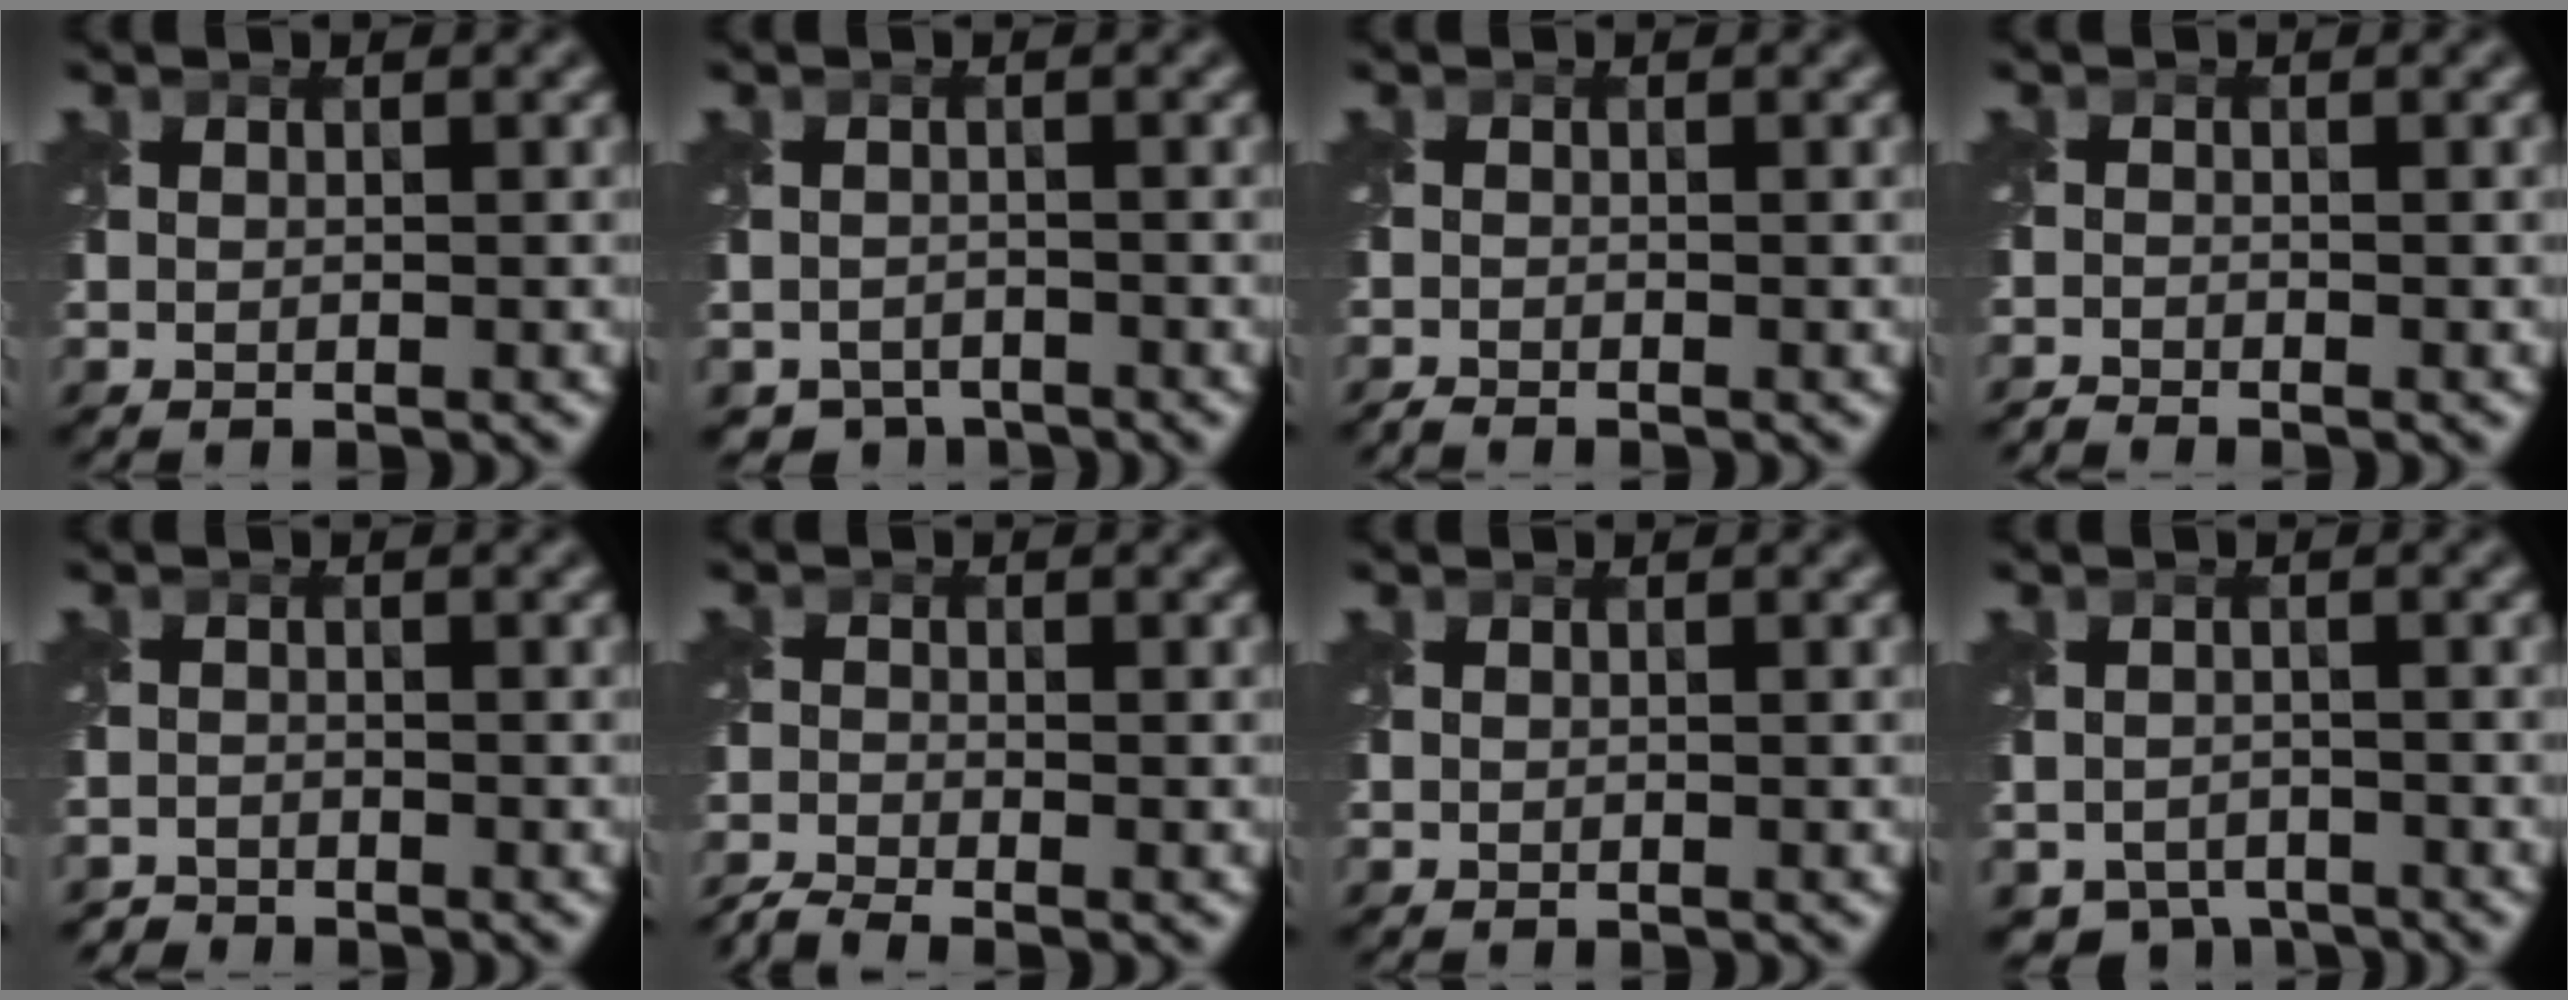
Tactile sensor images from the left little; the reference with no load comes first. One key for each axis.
{"total": 2.4, "fx": -2.1, "fy": 1.2, "fz": 0.2, "tx": 0.004, "ty": -0.011, "tz": -0.040}
{"total": 0.9, "fx": -0.9, "fy": 0.0, "fz": 0.1, "tx": -0.002, "ty": -0.009, "tz": -0.025}
{"total": 1.3, "fx": -1.3, "fy": -0.1, "fz": 0.2, "tx": -0.007, "ty": -0.009, "tz": -0.035}
{"total": 1.6, "fx": -1.6, "fy": 0.1, "fz": -0.3, "tx": 0.007, "ty": -0.004, "tz": -0.037}
{"total": 2.8, "fx": -2.6, "fy": 0.3, "fz": 0.8, "tx": -0.019, "ty": -0.012, "tz": -0.067}
{"total": 0.0}
{"total": 3.2, "fx": -2.5, "fy": 1.9, "fz": 0.7, "tx": -0.007, "ty": -0.019, "tz": -0.044}